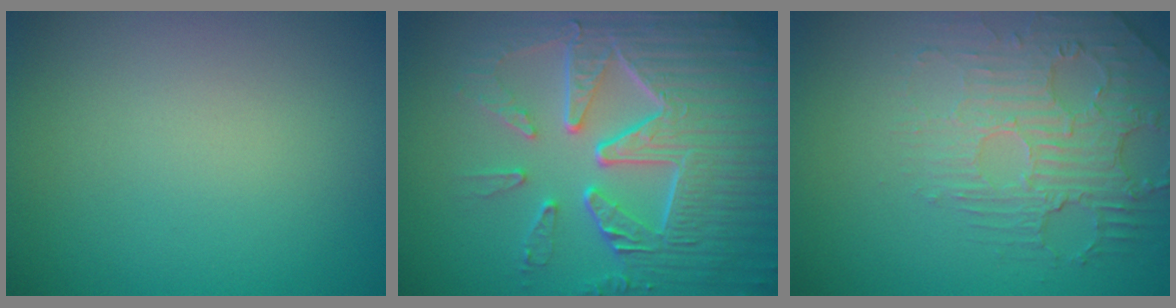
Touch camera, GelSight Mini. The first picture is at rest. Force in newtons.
{"total": 9.6, "press": 6.5, "slide": 7.0}
{"total": 2.9, "press": 2.4, "slide": 1.6}